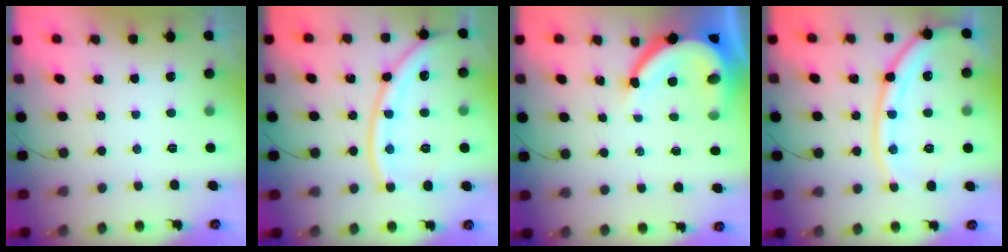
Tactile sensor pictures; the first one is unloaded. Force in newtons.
{"total": 14.5, "press": 14.4, "slide": 1.7}
{"total": 11.7, "press": 11.6, "slide": 1.5}
{"total": 16.5, "press": 16.4, "slide": 1.9}